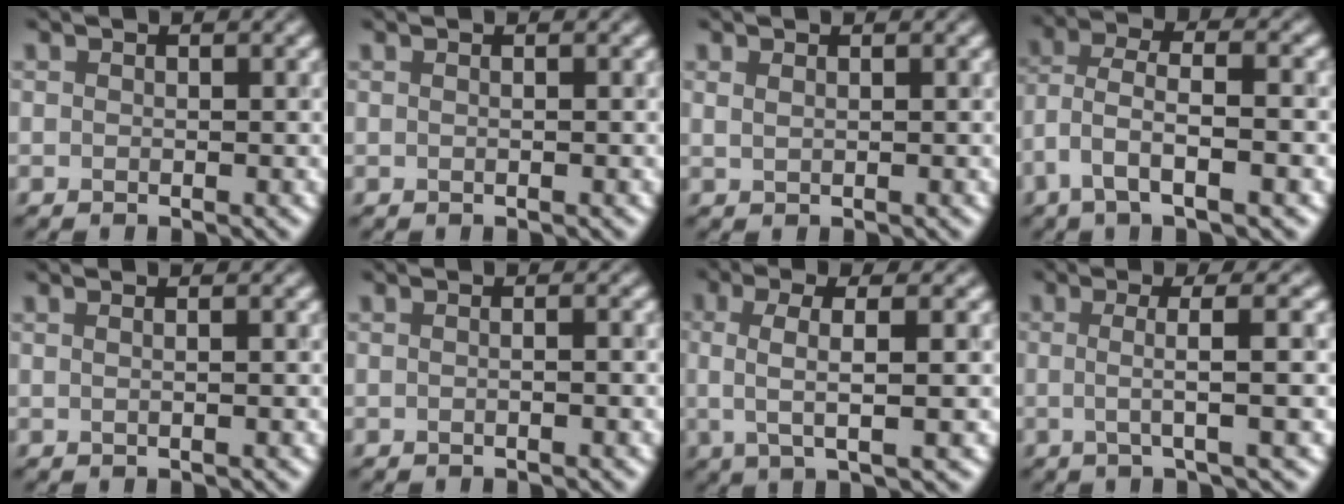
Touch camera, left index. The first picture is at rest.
{"total": 1.1, "force": [0.4, 0.6, 0.8], "torque": [0.003, -0.005, -0.014]}
{"total": 1.3, "force": [1.1, 0.6, 0.5], "torque": [-0.002, -0.003, 0.010]}
{"total": 4.7, "force": [-2.0, 1.4, 4.0], "torque": [-0.088, 0.008, -0.032]}
{"total": 2.1, "force": [0.8, 1.2, 1.5], "torque": [-0.003, 0.013, -0.014]}
{"total": 1.8, "force": [0.1, 1.0, 1.4], "torque": [0.009, 0.000, -0.023]}
{"total": 4.2, "force": [0.2, 0.9, 4.1], "torque": [-0.073, 0.010, 0.008]}
{"total": 3.7, "force": [-0.1, 0.6, 3.7], "torque": [-0.055, 0.005, -0.003]}